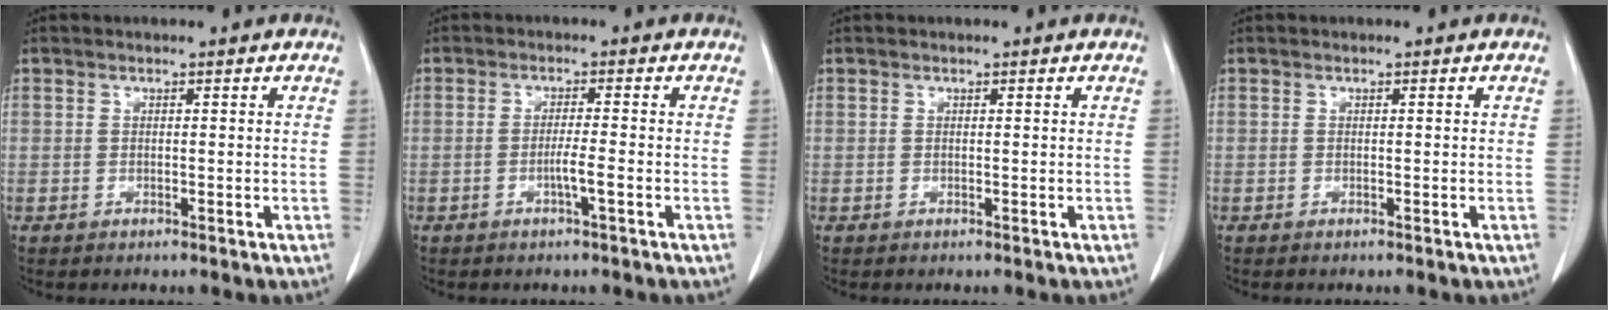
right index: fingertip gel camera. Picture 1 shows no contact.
{"total": 2.5, "force": [-0.9, -0.3, 2.3], "torque": [-0.043, -0.002, -0.018]}
{"total": 0.0}
{"total": 0.0}